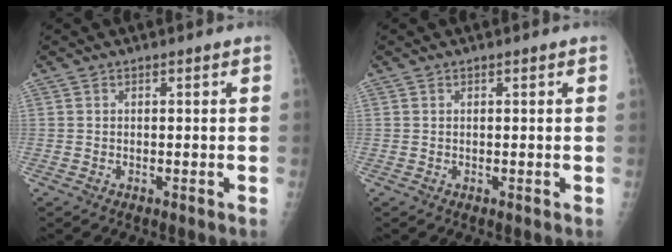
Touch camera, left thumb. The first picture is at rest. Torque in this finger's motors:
{"motor_torque": [-0.02, -0.05, -0.01, 0.01, -0.01]}